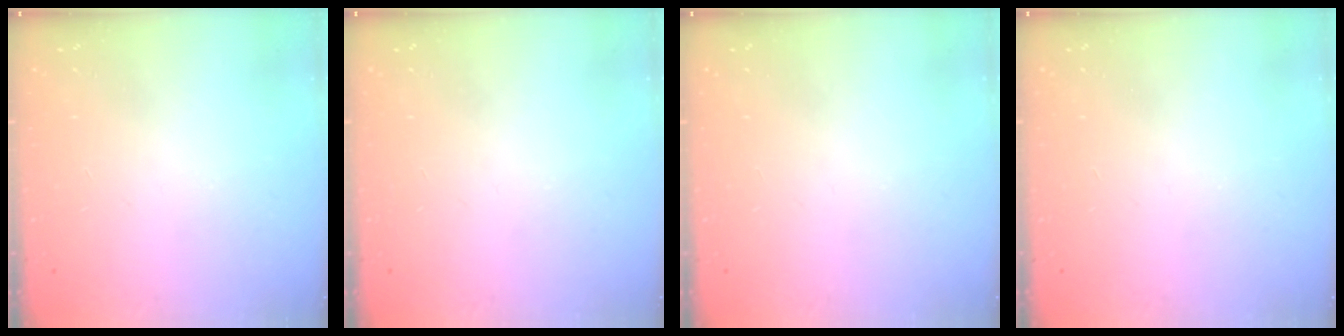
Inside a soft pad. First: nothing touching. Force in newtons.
{"total": 0.0}
{"total": 0.0}
{"total": 0.0}